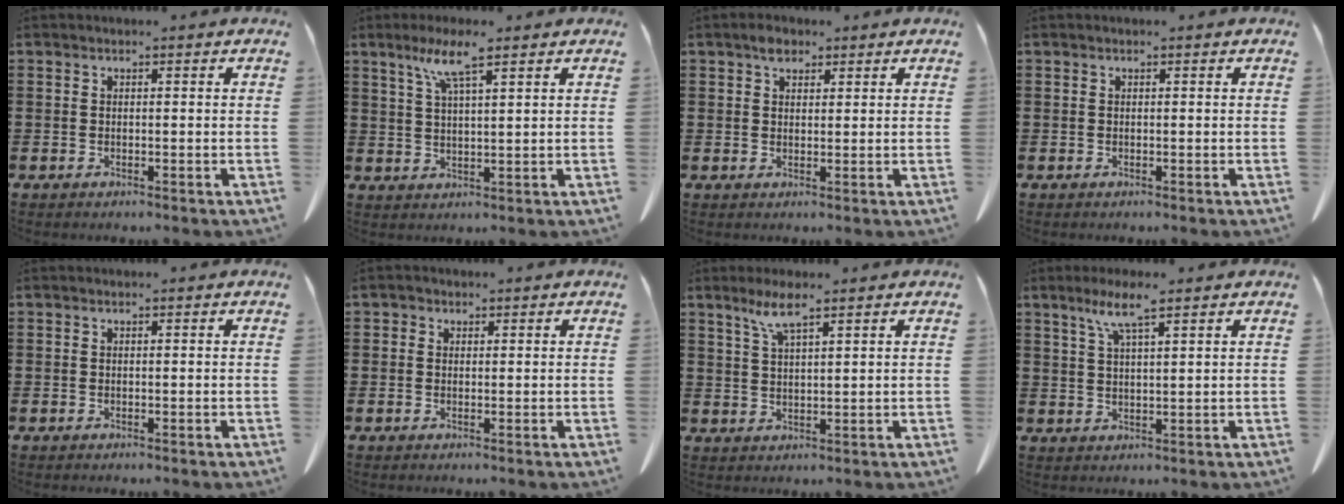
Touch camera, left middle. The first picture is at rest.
{"total": 6.1, "force": [3.9, 0.6, 4.6], "torque": [-0.100, 0.000, 0.068]}
{"total": 2.5, "force": [1.8, 1.3, 1.2], "torque": [-0.020, 0.000, 0.032]}
{"total": 0.0}
{"total": 0.0}
{"total": 0.7, "force": [0.2, 0.7, 0.1], "torque": [-0.005, 0.003, 0.004]}
{"total": 4.7, "force": [3.1, 0.5, 3.5], "torque": [-0.077, 0.002, 0.054]}
{"total": 5.4, "force": [3.6, 0.5, 4.0], "torque": [-0.087, 0.000, 0.063]}